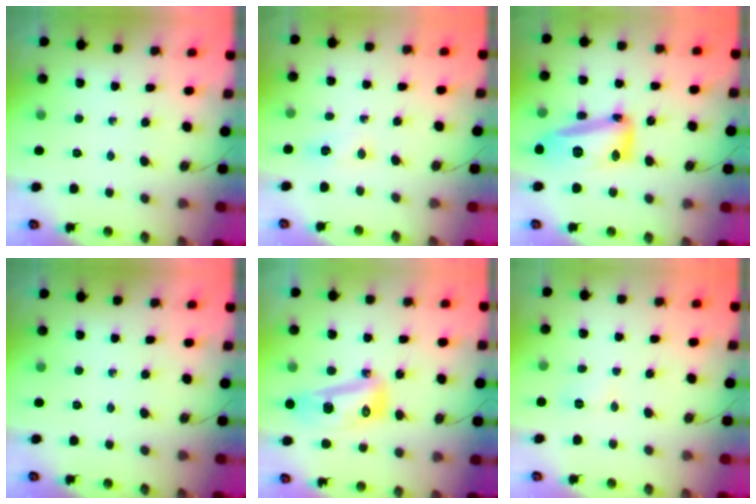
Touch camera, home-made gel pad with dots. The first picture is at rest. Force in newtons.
{"total": 2.6, "press": 1.3, "slide": 2.2}
{"total": 30.4, "press": 21.3, "slide": 21.7}
{"total": 0.0}
{"total": 14.4, "press": 13.4, "slide": 5.2}
{"total": 5.6, "press": 4.9, "slide": 2.7}